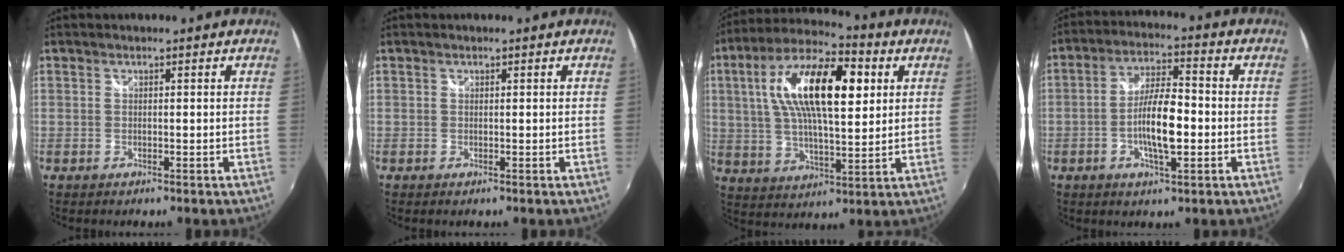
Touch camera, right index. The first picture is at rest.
{"total": 0.0}
{"total": 19.0, "force": [5.1, 7.2, 16.8], "torque": [-0.307, 0.027, 0.082]}
{"total": 9.3, "force": [-2.2, 2.7, 8.6], "torque": [-0.165, 0.005, -0.039]}